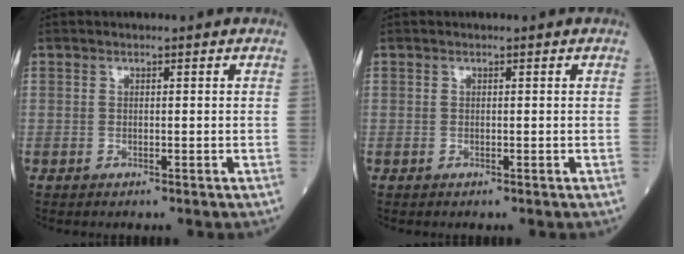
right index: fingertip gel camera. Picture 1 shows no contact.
{"total": 0.0}